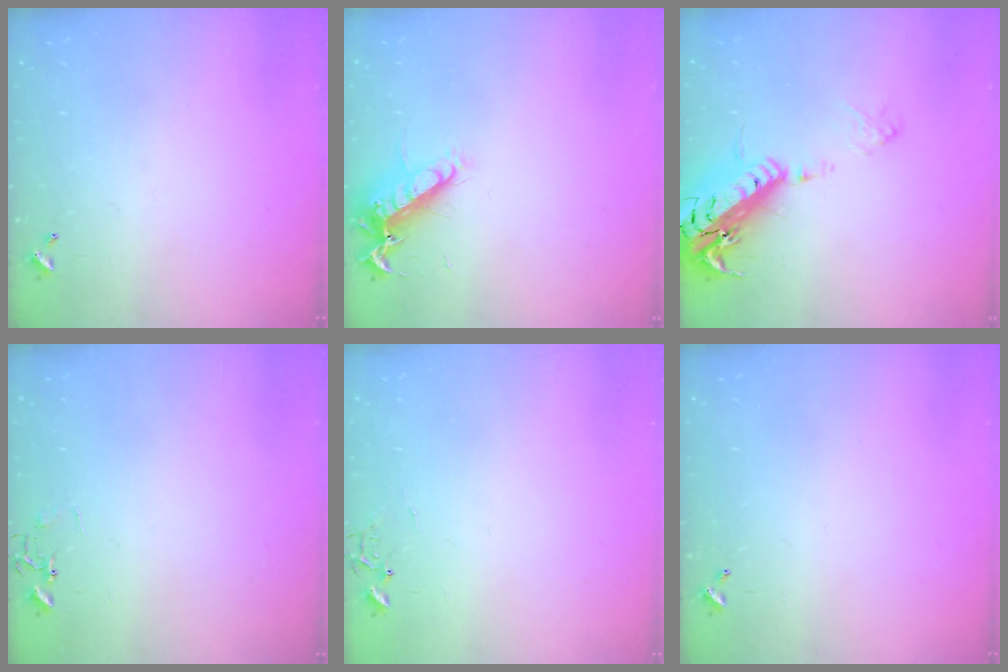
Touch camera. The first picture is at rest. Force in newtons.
{"total": 12.9, "press": 12.8, "slide": 1.4}
{"total": 22.4, "press": 22.0, "slide": 4.3}
{"total": 5.5, "press": 5.4, "slide": 0.4}
{"total": 6.4, "press": 6.4, "slide": 0.6}
{"total": 0.0}